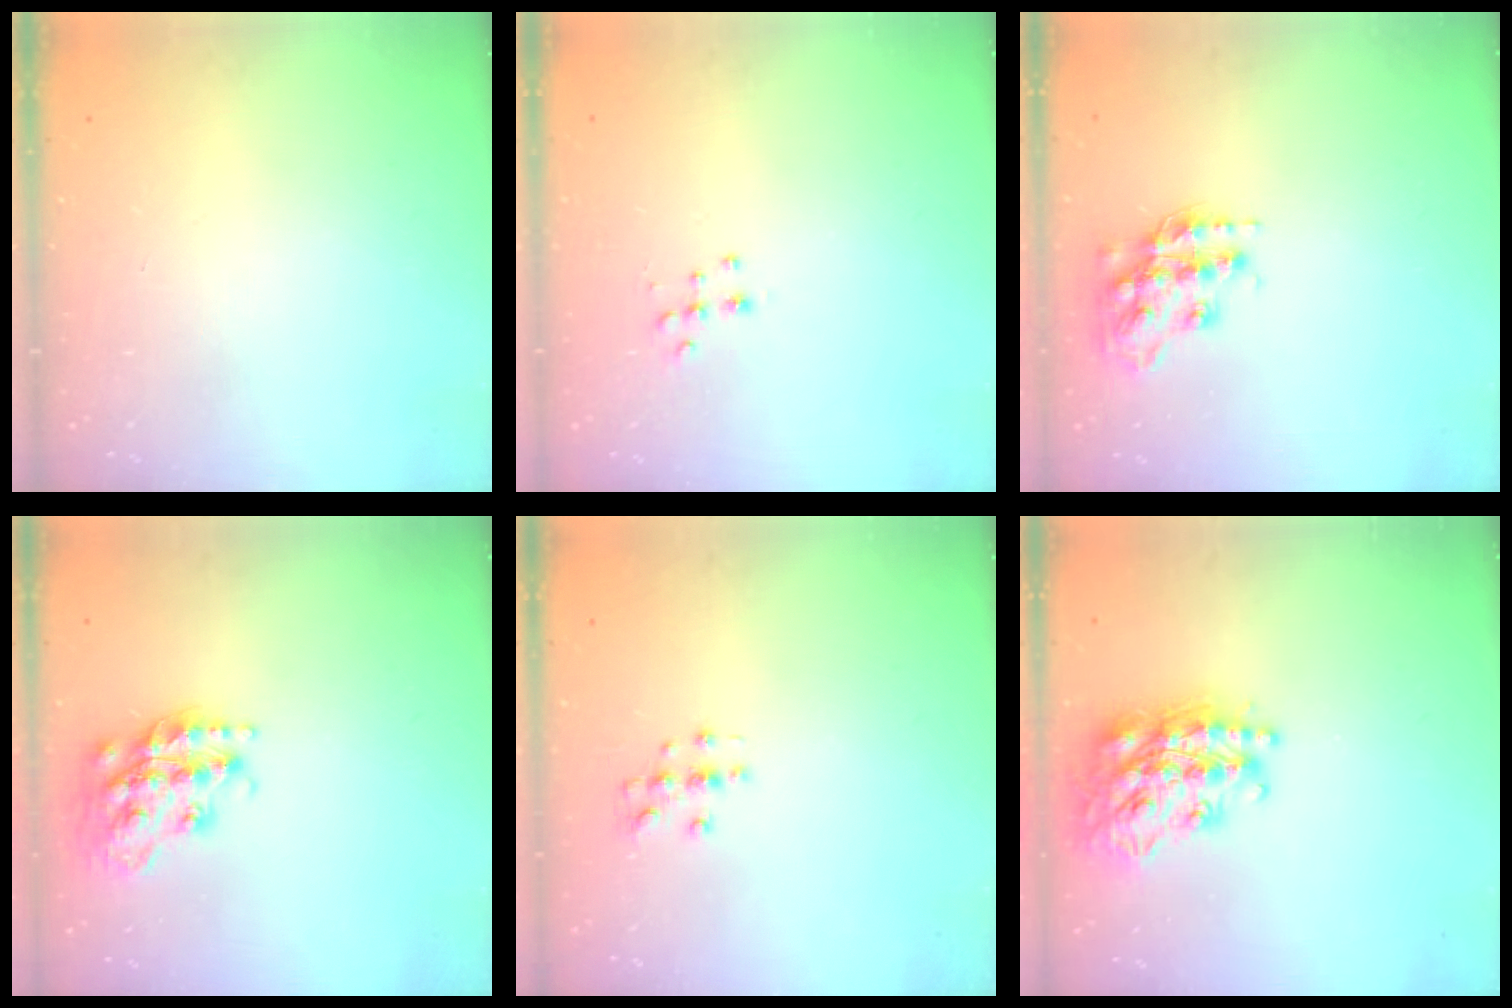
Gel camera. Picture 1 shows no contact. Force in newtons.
{"total": 6.8, "press": 6.8, "slide": 0.5}
{"total": 16.0, "press": 16.0, "slide": 1.2}
{"total": 18.3, "press": 18.3, "slide": 1.0}
{"total": 3.2, "press": 3.2, "slide": 0.3}
{"total": 23.2, "press": 23.2, "slide": 1.8}